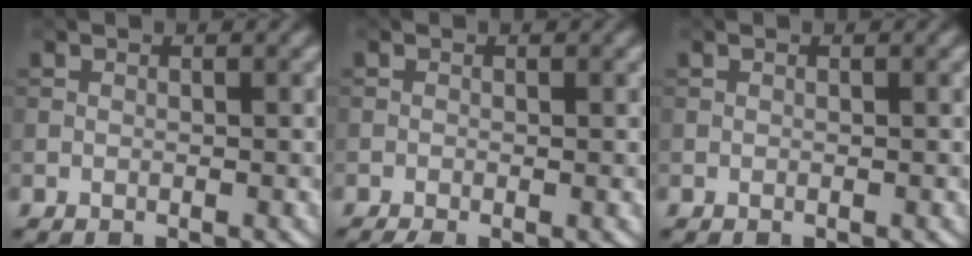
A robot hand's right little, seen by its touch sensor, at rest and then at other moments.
{"total": 1.3, "force": [-0.8, 0.3, 1.0], "torque": [-0.019, -0.006, -0.017]}
{"total": 0.0}